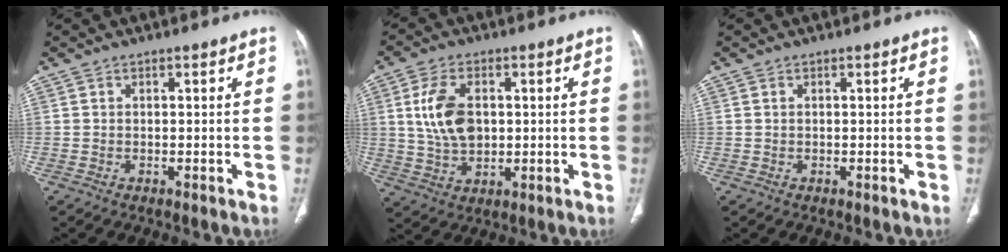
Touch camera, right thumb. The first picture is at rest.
{"total": 6.6, "force": [1.1, 4.1, 5.1], "torque": [-0.098, 0.000, 0.024]}
{"total": 0.0}